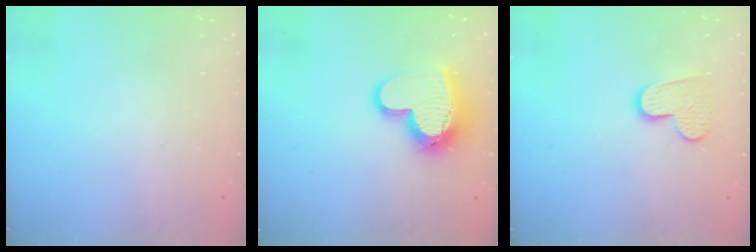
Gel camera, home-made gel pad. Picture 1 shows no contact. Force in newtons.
{"total": 15.5, "press": 15.4, "slide": 1.6}
{"total": 9.9, "press": 9.8, "slide": 0.7}